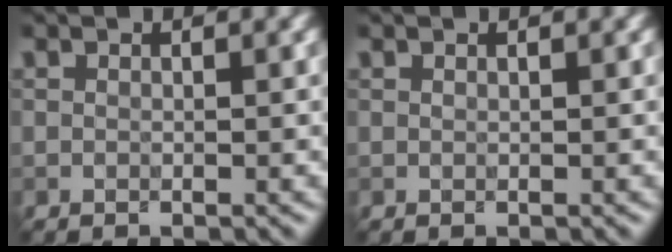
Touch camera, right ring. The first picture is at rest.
{"total": 0.0}